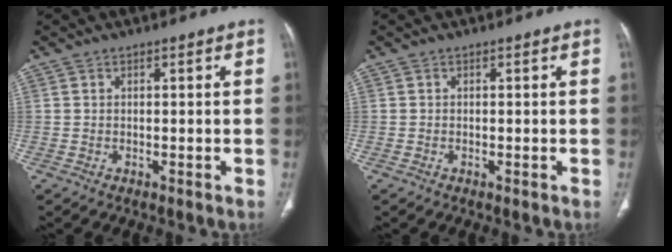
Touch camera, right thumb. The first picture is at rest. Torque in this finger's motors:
{"motor_torque": [-0.15, 0.17, 0.03, 0.68, 0.04]}